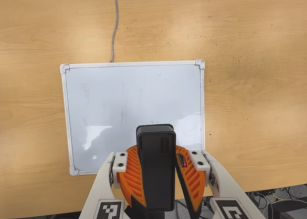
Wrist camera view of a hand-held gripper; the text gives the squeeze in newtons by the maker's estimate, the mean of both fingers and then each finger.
{"total": 11.4, "left": 11.3, "right": 11.4}